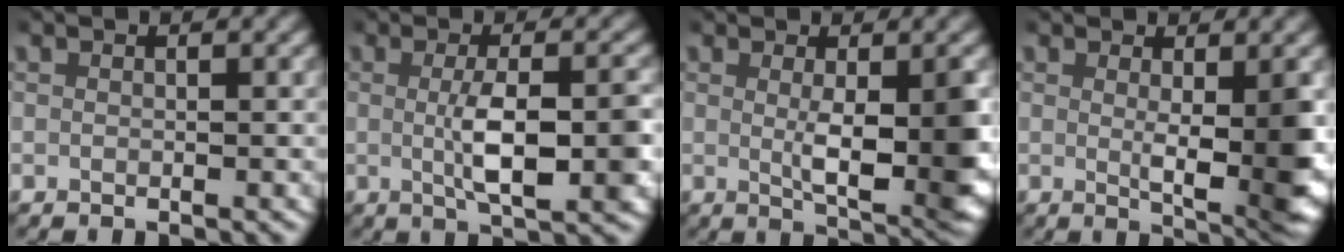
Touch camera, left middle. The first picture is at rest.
{"total": 5.3, "force": [-0.4, 1.6, 5.1], "torque": [-0.083, -0.009, -0.002]}
{"total": 7.3, "force": [-0.1, 2.6, 6.9], "torque": [-0.095, -0.019, 0.006]}
{"total": 6.6, "force": [0.1, 1.9, 6.3], "torque": [-0.087, -0.019, 0.006]}